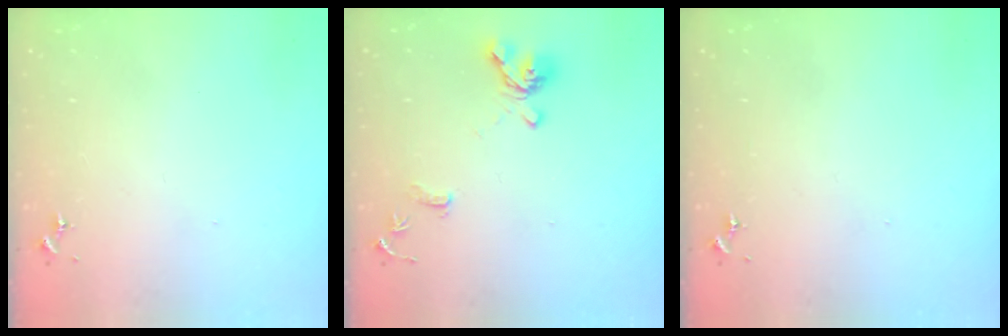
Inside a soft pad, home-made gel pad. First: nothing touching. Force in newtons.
{"total": 12.7, "press": 12.6, "slide": 1.5}
{"total": 0.0}